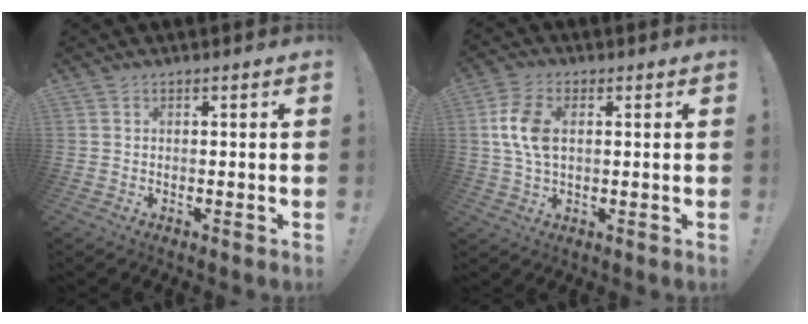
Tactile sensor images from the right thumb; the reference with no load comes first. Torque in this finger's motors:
{"motor_torque": [0.04, 0.15, 0.74, -0.28, 0.13]}